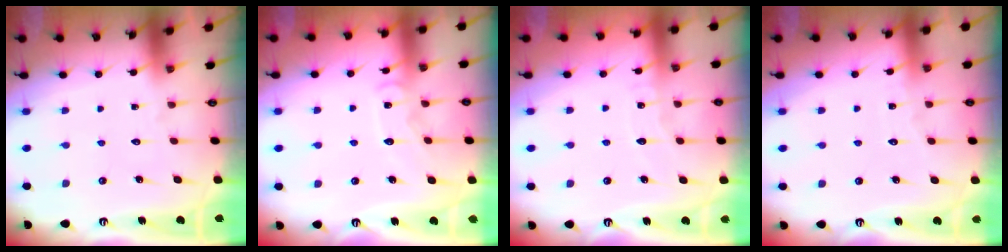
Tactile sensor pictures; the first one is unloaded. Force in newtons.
{"total": 7.5, "press": 7.4, "slide": 0.7}
{"total": 4.2, "press": 4.2, "slide": 0.2}
{"total": 3.2, "press": 3.2, "slide": 0.3}